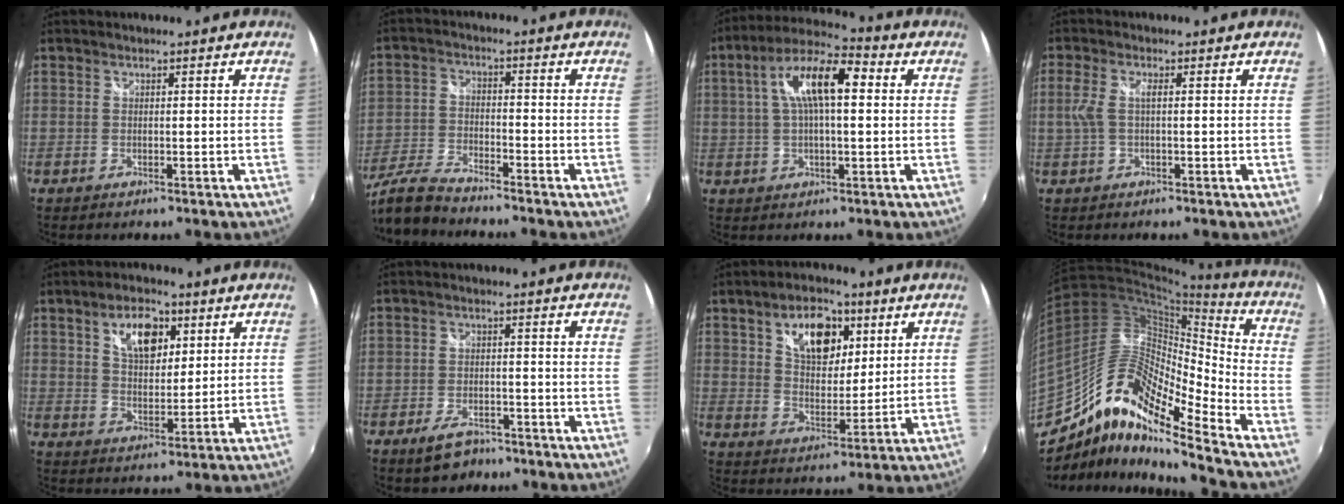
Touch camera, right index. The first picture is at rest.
{"total": 9.3, "force": [-8.2, 1.8, 4.0], "torque": [-0.099, -0.012, -0.165]}
{"total": 12.4, "force": [2.6, 4.2, 11.4], "torque": [-0.204, 0.027, 0.037]}
{"total": 3.1, "force": [-0.2, 0.7, 3.0], "torque": [-0.064, 0.002, -0.002]}
{"total": 9.1, "force": [4.1, 5.0, 6.5], "torque": [-0.108, 0.017, 0.071]}
{"total": 6.1, "force": [-4.4, 3.1, 2.8], "torque": [-0.071, 0.002, -0.068]}
{"total": 12.3, "force": [5.5, 7.2, 8.4], "torque": [-0.135, 0.019, 0.095]}
{"total": 14.3, "force": [-9.9, 2.8, 10.0], "torque": [-0.173, 0.012, -0.207]}